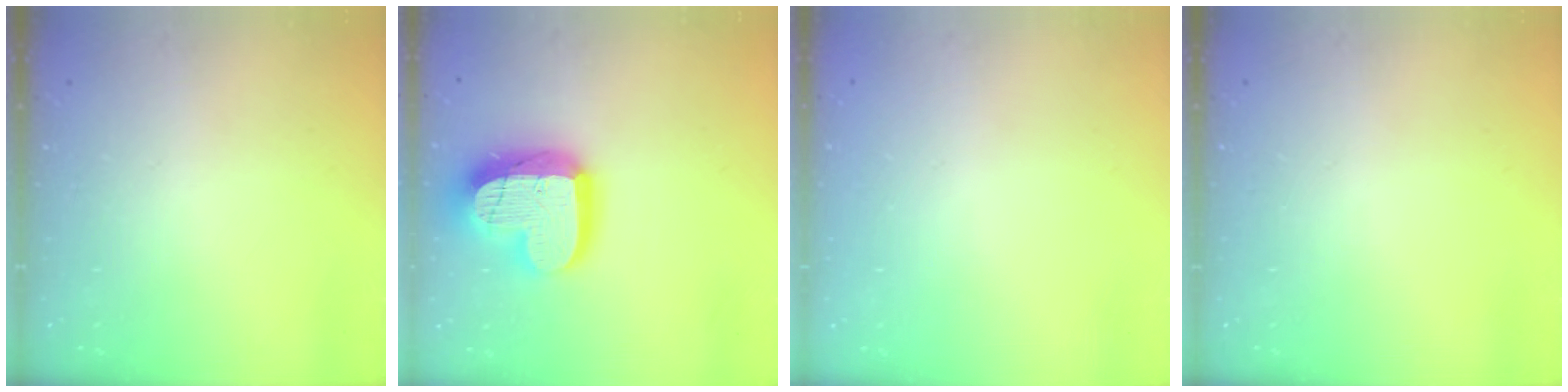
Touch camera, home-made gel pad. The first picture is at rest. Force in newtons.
{"total": 19.8, "press": 19.8, "slide": 1.5}
{"total": 0.0}
{"total": 0.0}